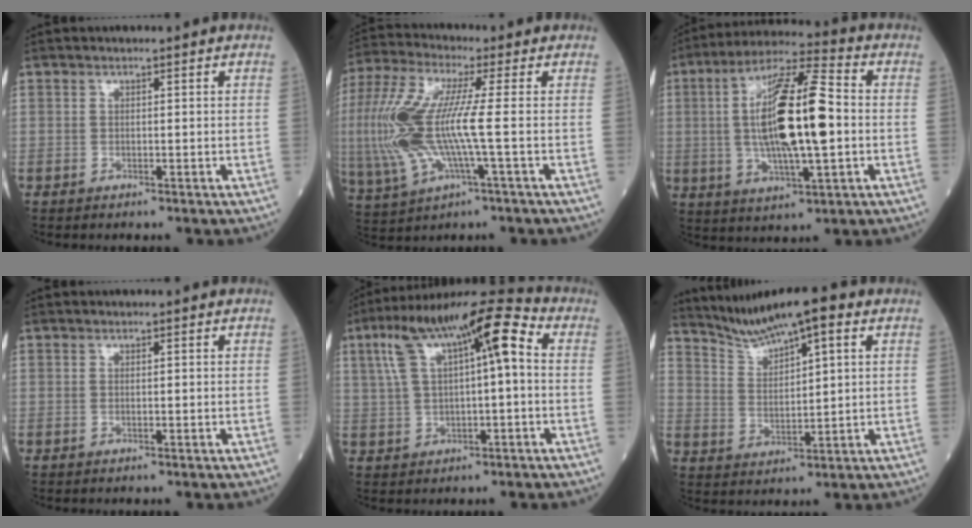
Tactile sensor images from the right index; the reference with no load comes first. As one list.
[{"total": 16.4, "force": [-1.1, 2.9, 16.1], "torque": [-0.382, 0.003, -0.020]}, {"total": 16.8, "force": [-0.1, 3.2, 16.5], "torque": [-0.316, 0.012, -0.005]}, {"total": 0.0}, {"total": 15.4, "force": [4.4, 4.0, 14.2], "torque": [-0.251, 0.060, 0.068]}, {"total": 9.1, "force": [6.7, 1.8, 6.0], "torque": [-0.114, 0.021, 0.125]}]